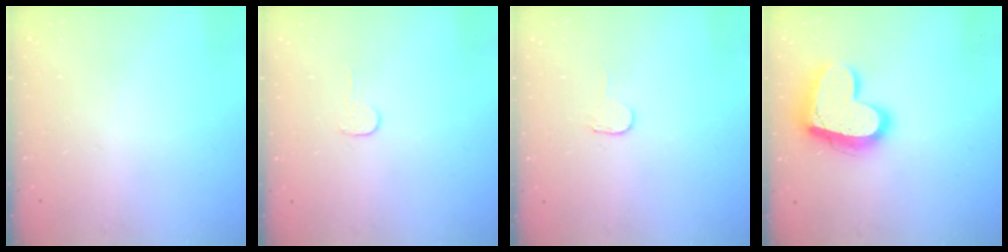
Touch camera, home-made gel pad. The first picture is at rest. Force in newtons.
{"total": 3.7, "press": 3.7, "slide": 0.3}
{"total": 2.3, "press": 2.3, "slide": 0.2}
{"total": 18.1, "press": 18.1, "slide": 1.6}